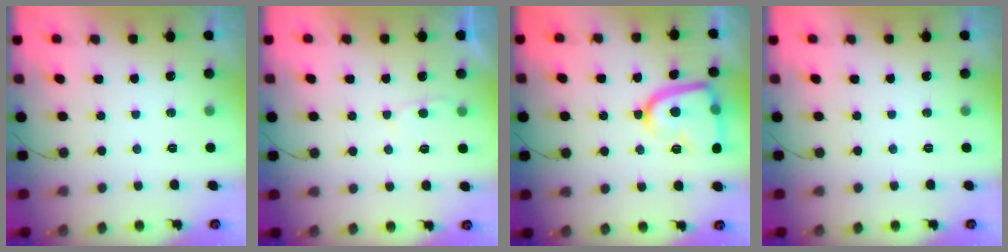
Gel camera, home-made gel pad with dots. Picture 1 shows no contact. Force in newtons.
{"total": 2.4, "press": 2.4, "slide": 0.4}
{"total": 15.0, "press": 15.0, "slide": 0.8}
{"total": 0.0}